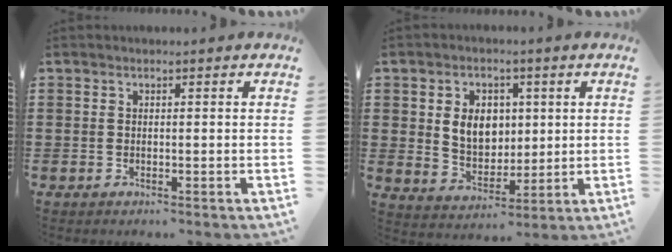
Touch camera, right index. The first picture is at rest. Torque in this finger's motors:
{"motor_torque": [1.19, 0.95, 0.28, 0.10]}